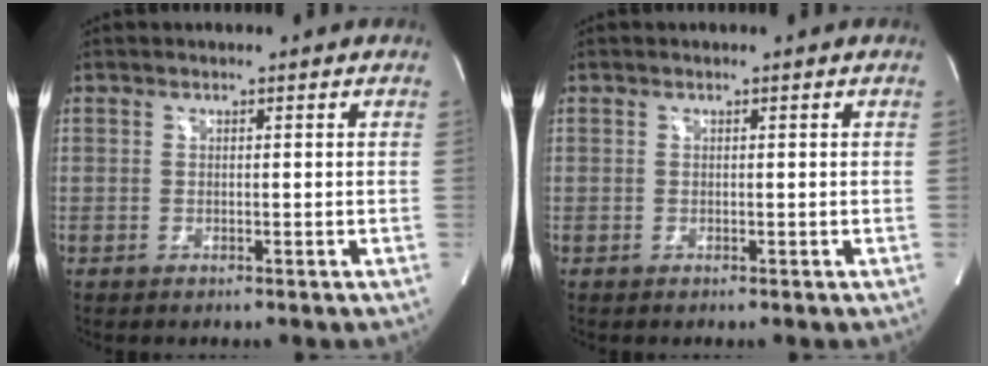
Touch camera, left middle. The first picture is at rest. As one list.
[{"total": 0.0}]